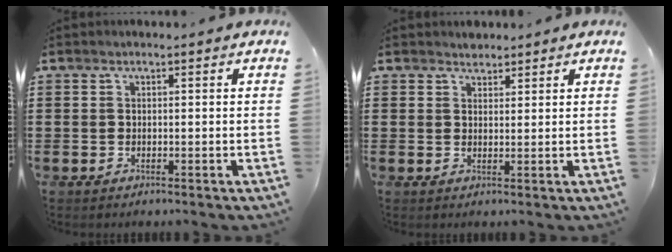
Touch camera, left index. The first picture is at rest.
{"total": 1.6, "force": [1.4, 0.6, -0.1], "torque": [0.006, 0.000, 0.026]}